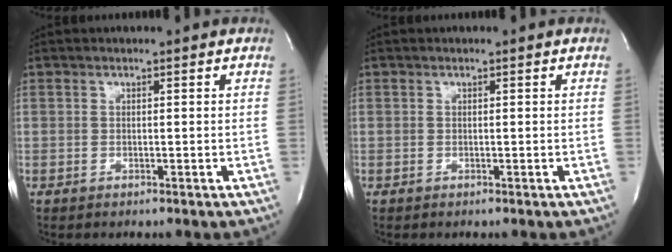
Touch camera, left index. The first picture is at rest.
{"total": 0.0}